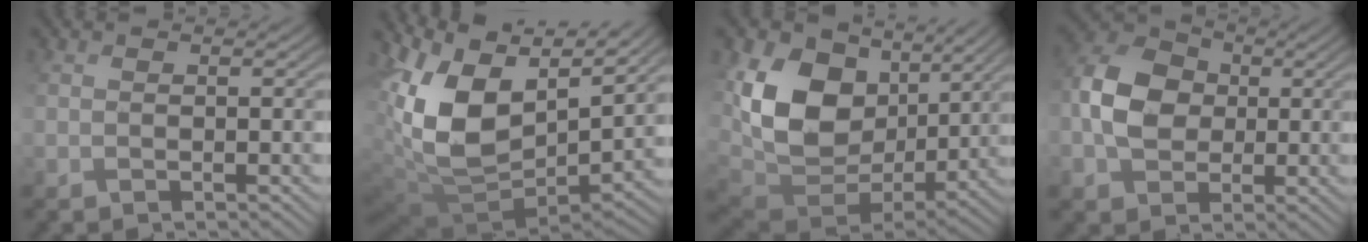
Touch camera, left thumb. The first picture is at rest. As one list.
[{"total": 15.1, "force": [2.9, 9.5, 11.5], "torque": [-0.258, -0.001, 0.066]}, {"total": 15.8, "force": [5.2, 11.0, 10.1], "torque": [-0.236, 0.007, 0.116]}, {"total": 7.1, "force": [0.4, 5.8, 4.1], "torque": [-0.094, 0.019, -0.006]}]